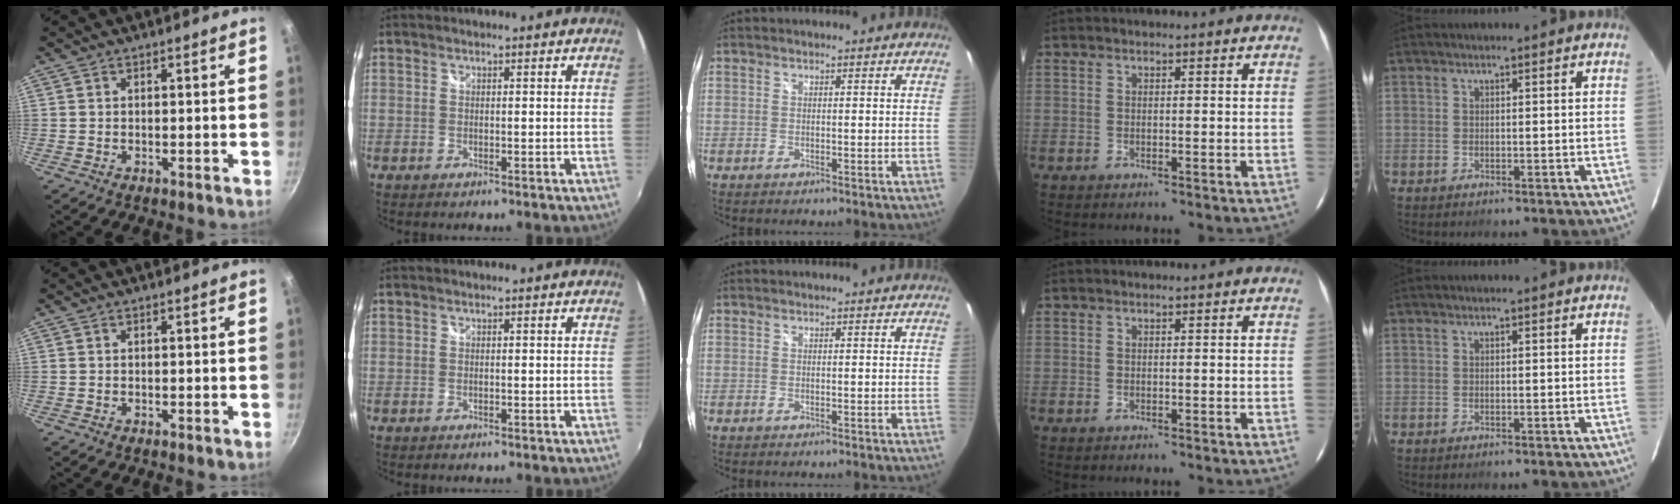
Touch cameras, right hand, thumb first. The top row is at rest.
{}